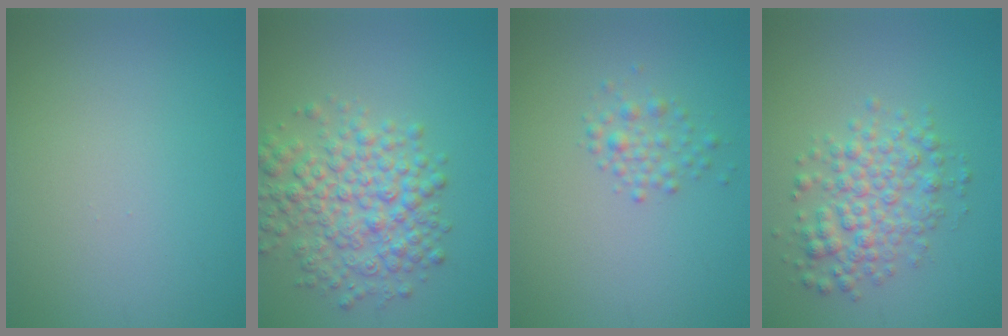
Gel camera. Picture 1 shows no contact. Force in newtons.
{"total": 6.0, "press": 6.0, "slide": 0.2}
{"total": 1.7, "press": 1.7, "slide": 0.0}
{"total": 4.2, "press": 4.2, "slide": 0.1}